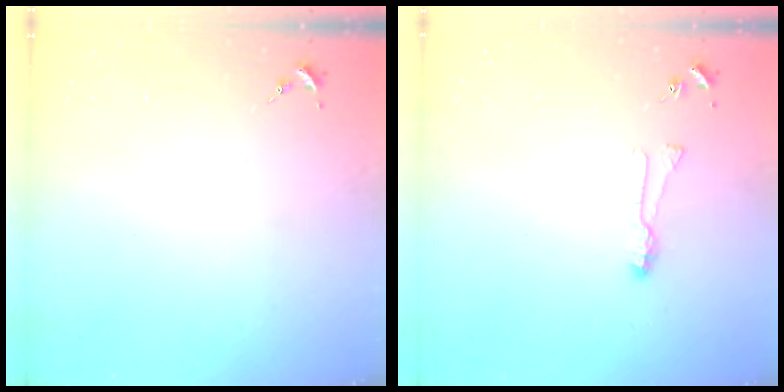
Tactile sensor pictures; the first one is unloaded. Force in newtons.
{"total": 6.4, "press": 6.4, "slide": 0.7}